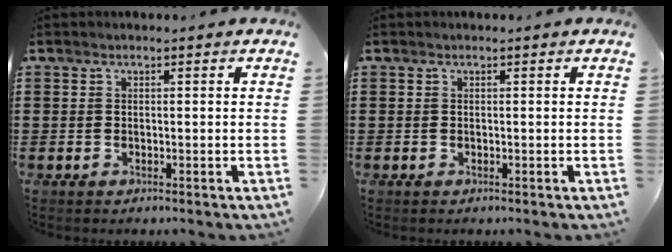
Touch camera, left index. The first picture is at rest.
{"total": 0.0}